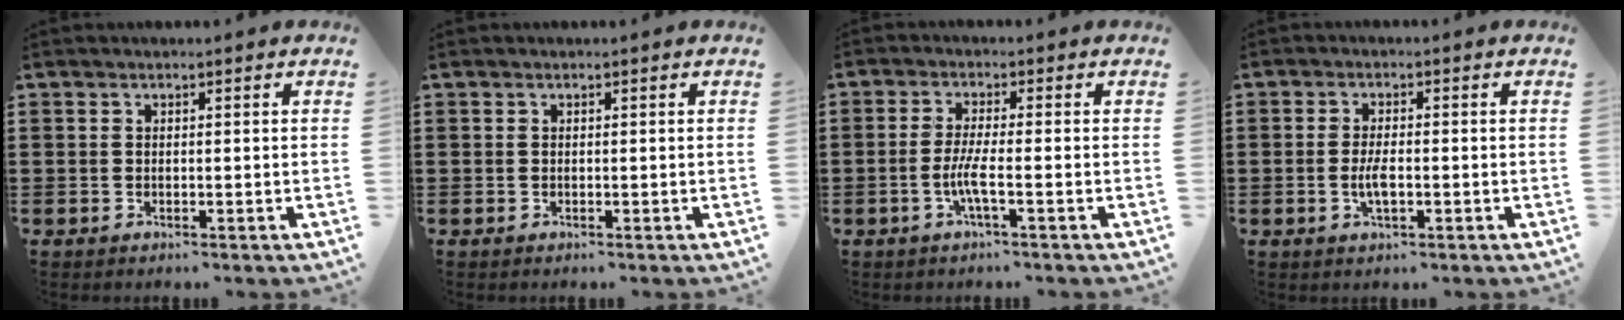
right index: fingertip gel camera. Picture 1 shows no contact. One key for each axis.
{"total": 0.0}
{"total": 4.2, "fx": -1.6, "fy": 0.3, "fz": 3.9, "tx": -0.088, "ty": -0.008, "tz": -0.039}
{"total": 3.4, "fx": -0.8, "fy": 1.1, "fz": 3.1, "tx": -0.063, "ty": 0.000, "tz": -0.017}